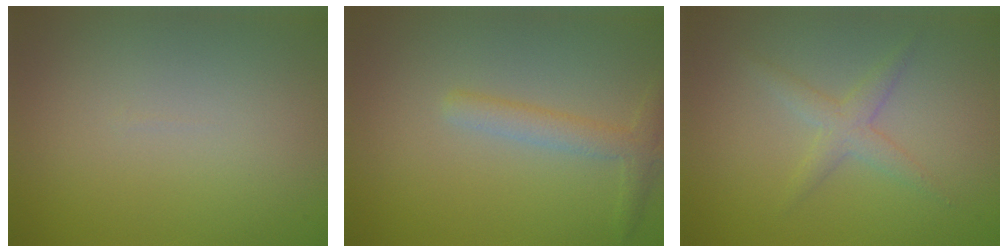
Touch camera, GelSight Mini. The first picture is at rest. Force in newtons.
{"total": 2.3, "press": 2.3, "slide": 0.0}
{"total": 2.0, "press": 2.0, "slide": 0.0}